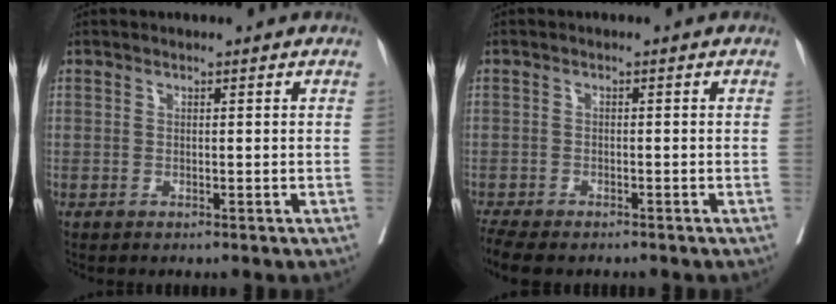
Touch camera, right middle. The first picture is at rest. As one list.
[{"total": 7.6, "force": [-6.3, 2.3, 3.6], "torque": [-0.066, -0.009, -0.099]}]